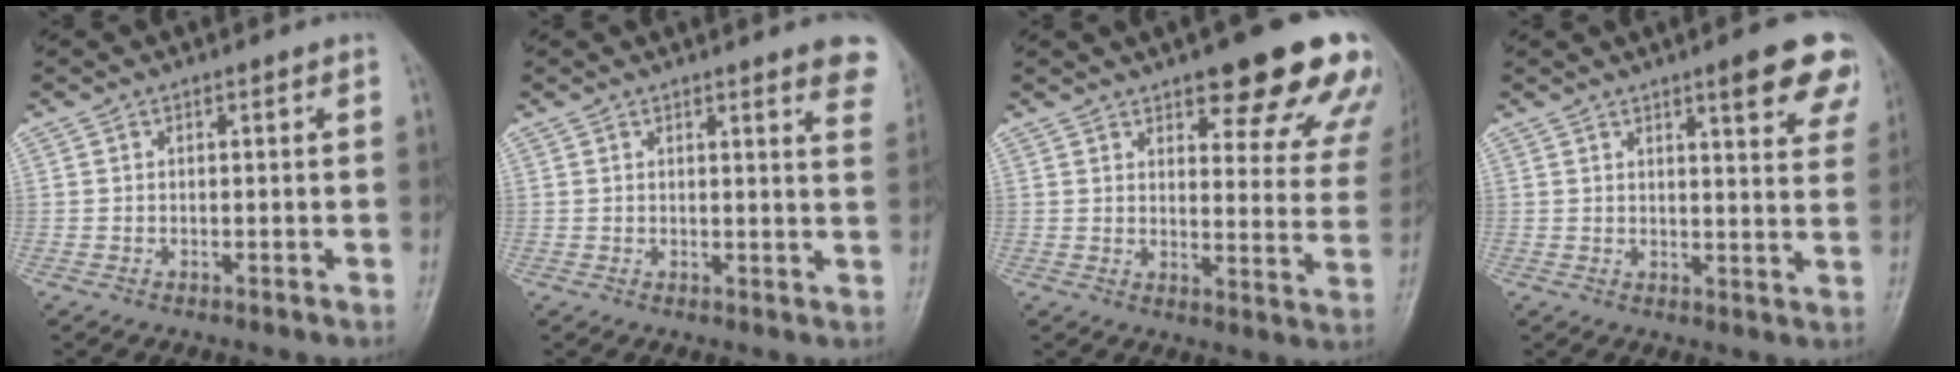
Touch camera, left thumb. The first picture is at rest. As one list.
[{"total": 8.3, "force": [5.9, 1.6, 5.6], "torque": [-0.042, -0.021, 0.052]}, {"total": 19.9, "force": [13.7, 6.2, 13.0], "torque": [-0.111, -0.056, 0.158]}, {"total": 11.3, "force": [7.1, 2.6, 8.4], "torque": [-0.073, -0.030, 0.079]}]